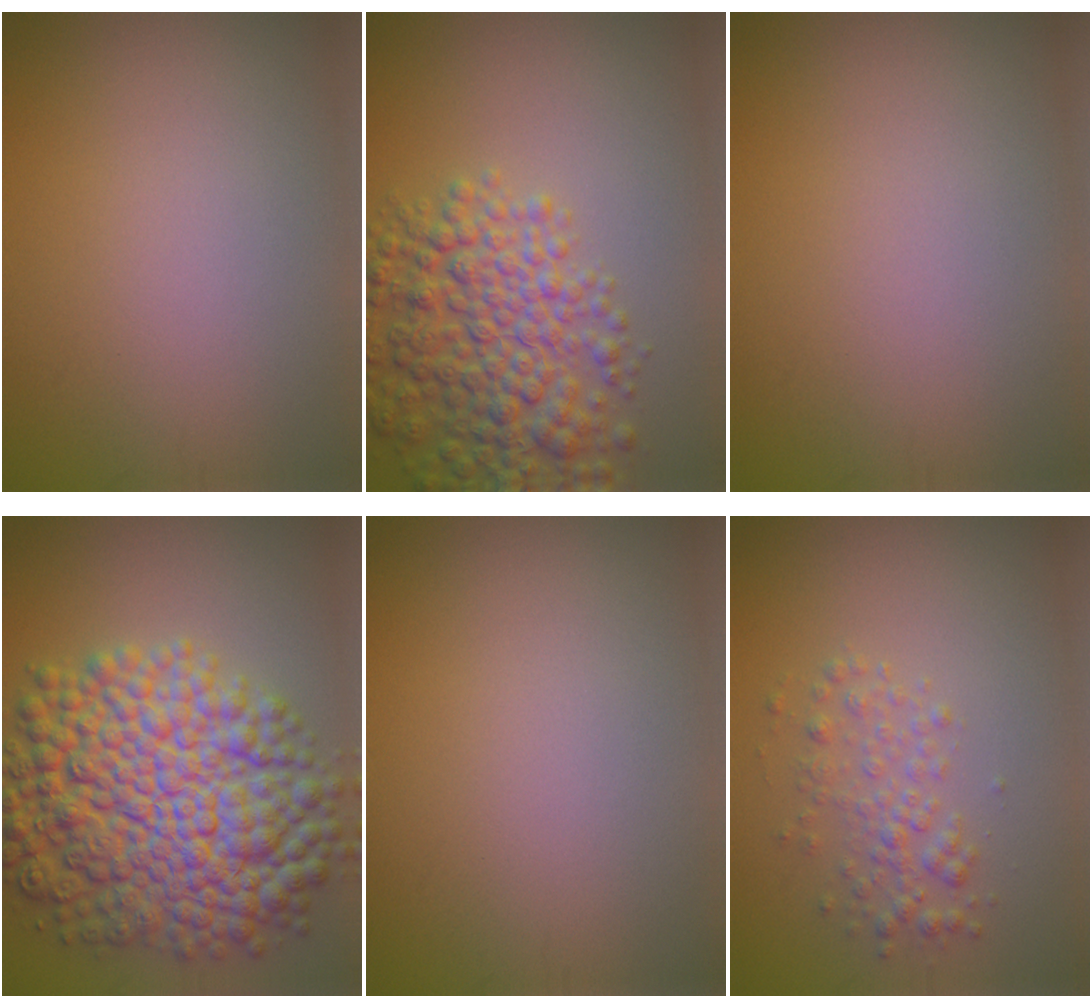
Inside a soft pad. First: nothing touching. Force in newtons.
{"total": 7.3, "press": 7.3, "slide": 0.3}
{"total": 0.0}
{"total": 13.2, "press": 13.2, "slide": 0.1}
{"total": 0.0}
{"total": 2.3, "press": 2.3, "slide": 0.1}